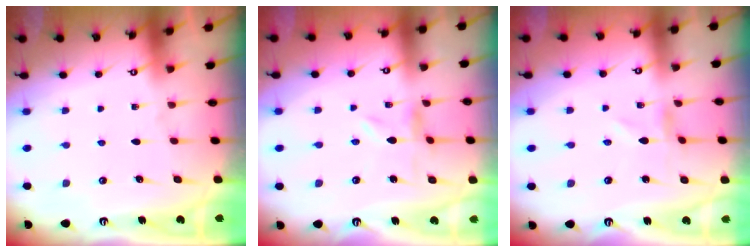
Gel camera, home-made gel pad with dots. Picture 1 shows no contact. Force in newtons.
{"total": 0.7, "press": 0.6, "slide": 0.3}
{"total": 0.0}